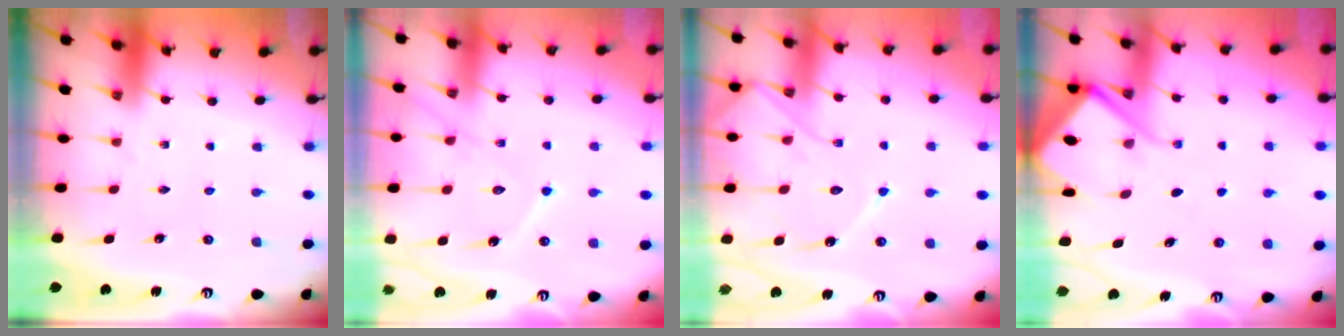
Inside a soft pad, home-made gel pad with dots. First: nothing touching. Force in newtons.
{"total": 12.3, "press": 12.2, "slide": 1.2}
{"total": 12.8, "press": 12.8, "slide": 1.1}
{"total": 7.2, "press": 7.1, "slide": 0.8}